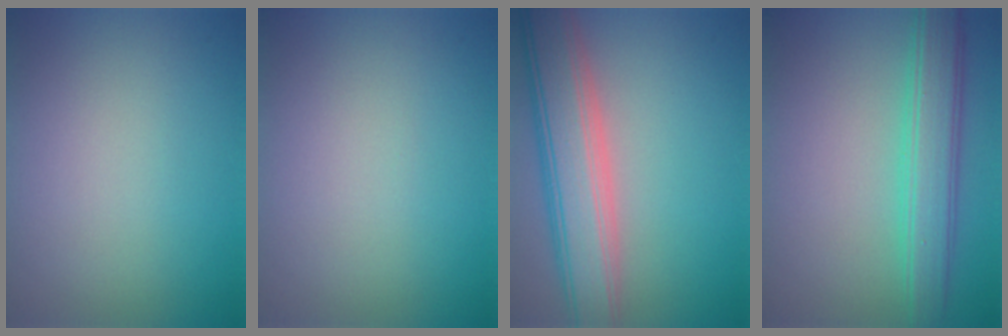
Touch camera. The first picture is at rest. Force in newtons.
{"total": 0.0}
{"total": 7.7, "press": 7.7, "slide": 0.7}
{"total": 4.8, "press": 4.8, "slide": 0.3}